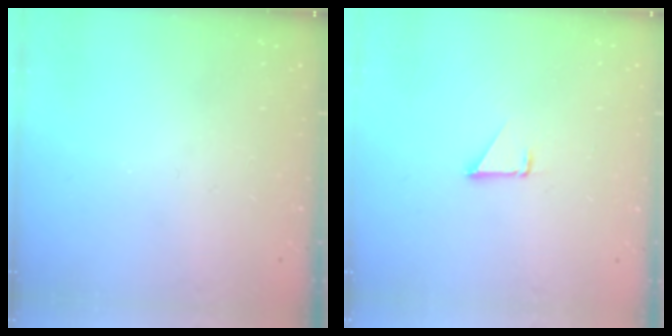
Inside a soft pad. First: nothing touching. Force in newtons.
{"total": 1.4, "press": 1.3, "slide": 0.1}